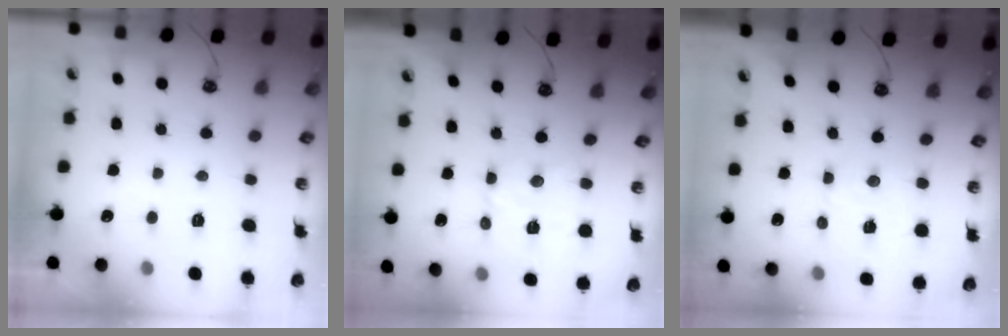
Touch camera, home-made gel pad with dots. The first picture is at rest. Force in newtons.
{"total": 5.2, "press": 5.2, "slide": 0.3}
{"total": 3.6, "press": 3.6, "slide": 0.6}